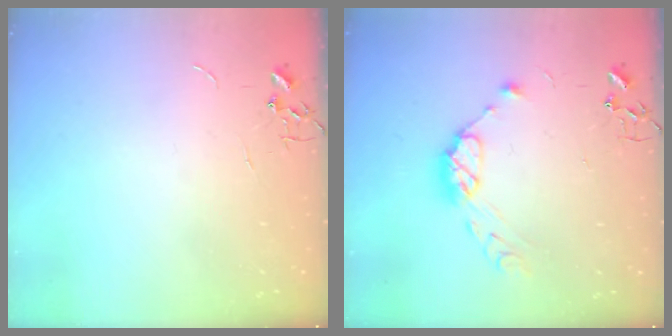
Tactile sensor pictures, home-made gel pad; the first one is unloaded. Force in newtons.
{"total": 10.4, "press": 10.4, "slide": 0.9}